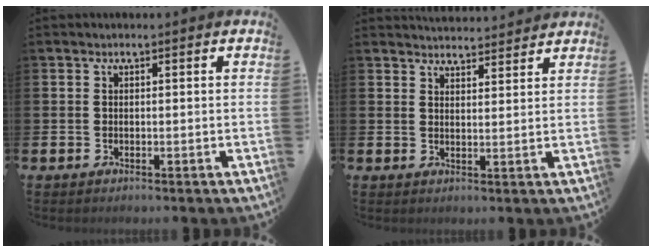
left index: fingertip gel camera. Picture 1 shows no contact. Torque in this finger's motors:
{"motor_torque": [-0.17, -0.51, -0.02, 0.01]}